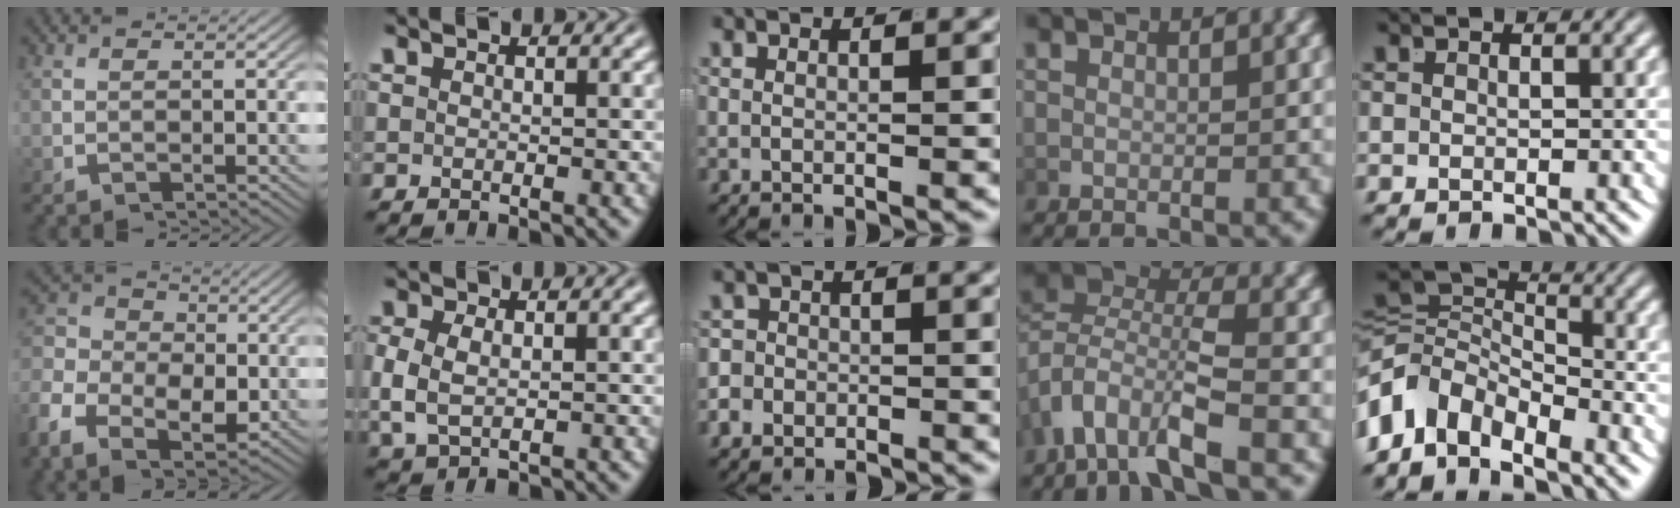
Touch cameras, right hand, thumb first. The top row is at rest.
{"thumb": {"total": 9.1, "force": [-0.2, 7.0, 5.9], "torque": [-0.115, -0.020, -0.007]}, "index": {"total": 3.4, "force": [-0.1, 2.3, 2.5], "torque": [-0.065, -0.013, 0.013]}, "middle": {"total": 2.9, "force": [-2.1, 2.0, 0.3], "torque": [0.007, -0.002, -0.043]}, "ring": {"total": 4.7, "force": [-0.5, 2.7, 3.8], "torque": [-0.078, -0.001, -0.016]}, "little": {"total": 10.3, "force": [-2.0, 8.2, 5.9], "torque": [-0.132, -0.037, -0.034]}}